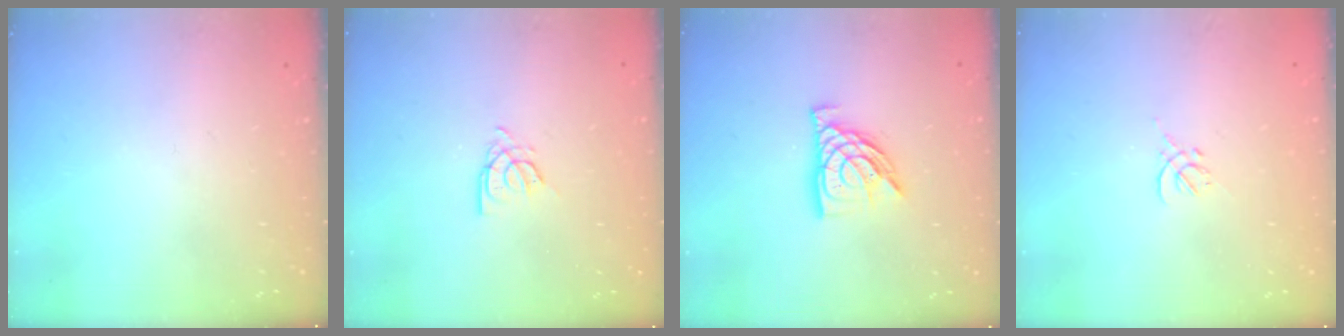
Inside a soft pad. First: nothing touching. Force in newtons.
{"total": 4.0, "press": 4.0, "slide": 0.1}
{"total": 12.2, "press": 12.1, "slide": 1.2}
{"total": 0.0}